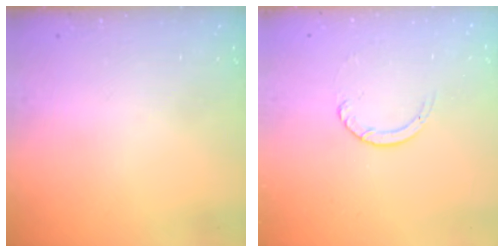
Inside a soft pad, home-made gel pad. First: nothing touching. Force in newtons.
{"total": 2.4, "press": 2.4, "slide": 0.2}